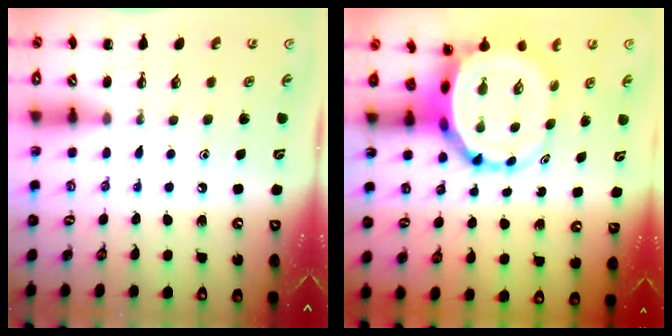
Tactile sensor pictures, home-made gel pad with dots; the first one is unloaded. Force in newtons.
{"total": 7.0, "press": 6.7, "slide": 2.1}